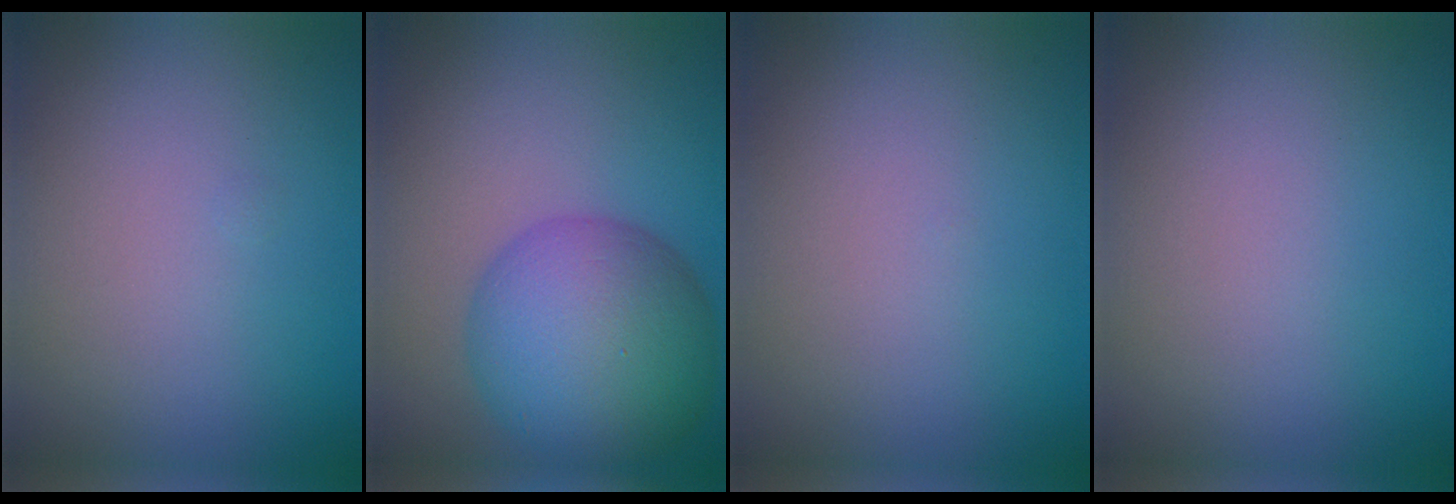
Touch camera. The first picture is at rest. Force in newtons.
{"total": 9.6, "press": 9.6, "slide": 0.3}
{"total": 0.0}
{"total": 0.0}